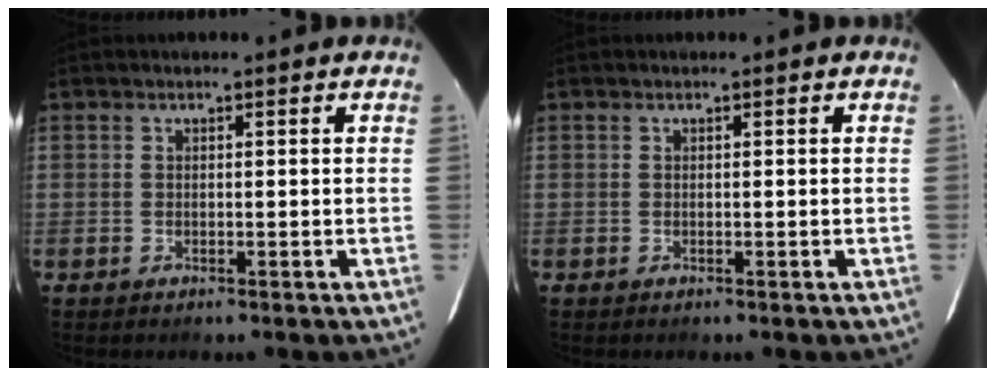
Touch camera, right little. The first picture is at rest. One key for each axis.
{"total": 0.0}